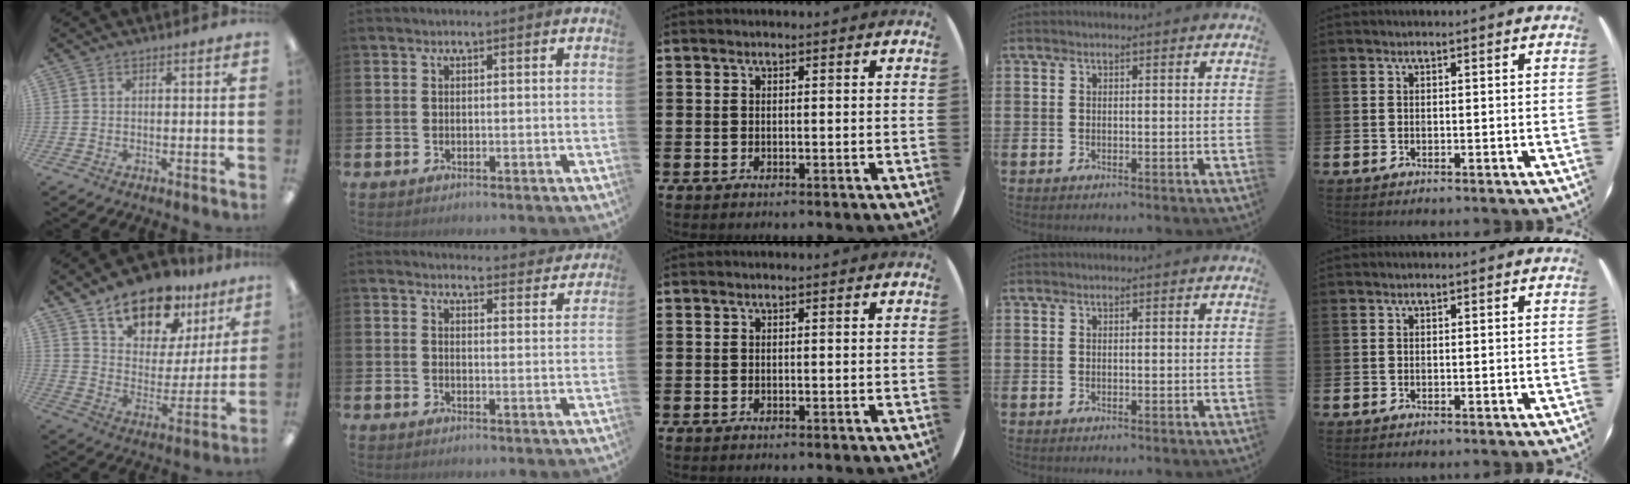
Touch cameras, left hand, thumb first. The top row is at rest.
{"thumb": {"total": 15.9, "force": [12.3, 7.8, 6.3], "torque": [-0.110, -0.080, 0.224]}, "index": {"total": 3.9, "force": [3.9, 0.3, 0.1], "torque": [0.003, -0.032, 0.068]}}